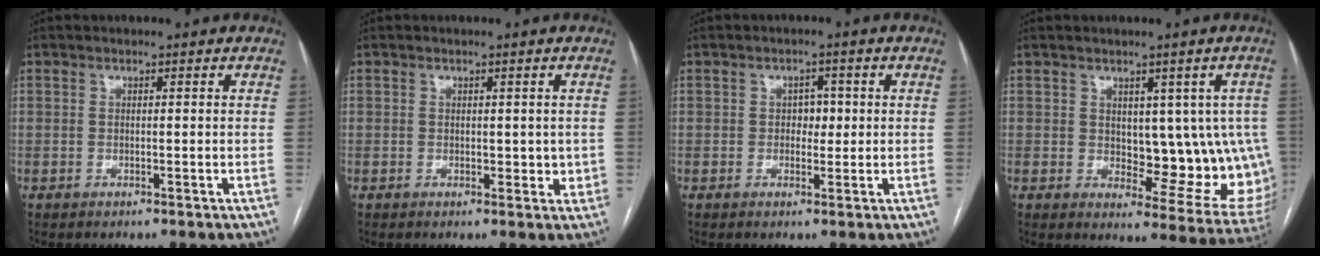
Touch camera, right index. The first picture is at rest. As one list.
[{"total": 2.5, "force": [0.2, 1.7, 1.8], "torque": [-0.018, 0.000, 0.006]}, {"total": 2.5, "force": [0.1, 1.7, 1.8], "torque": [-0.020, 0.004, 0.001]}, {"total": 12.1, "force": [0.9, 6.1, 10.4], "torque": [-0.102, 0.002, 0.024]}]